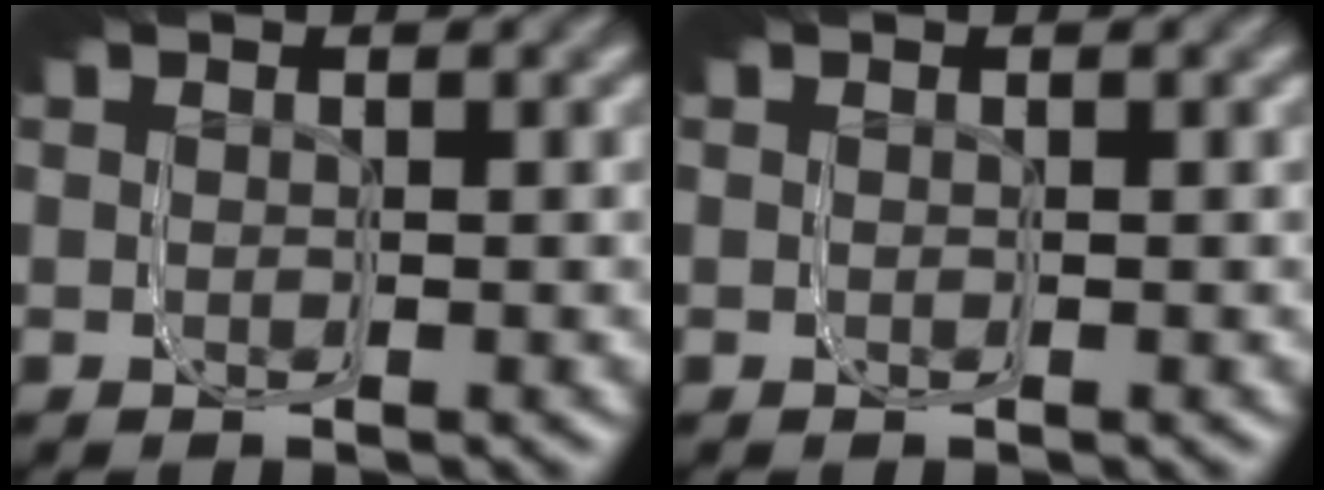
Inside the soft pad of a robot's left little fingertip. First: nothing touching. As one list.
[{"total": 0.0}]